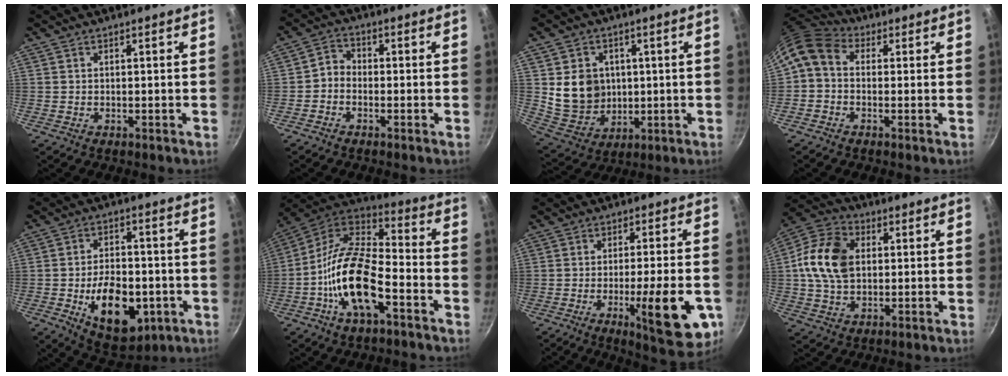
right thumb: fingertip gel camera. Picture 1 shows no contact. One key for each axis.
{"total": 3.0, "fx": -1.3, "fy": 2.3, "fz": 1.3, "tx": -0.020, "ty": 0.023, "tz": -0.035}
{"total": 11.7, "fx": 1.4, "fy": 10.0, "fz": 6.0, "tx": -0.078, "ty": -0.011, "tz": 0.044}
{"total": 7.7, "fx": 0.5, "fy": 5.9, "fz": 4.9, "tx": -0.097, "ty": 0.030, "tz": -0.011}
{"total": 16.0, "fx": -4.3, "fy": 9.6, "fz": 12.0, "tx": -0.149, "ty": 0.011, "tz": -0.053}
{"total": 18.8, "fx": -6.7, "fy": 8.6, "fz": 15.3, "tx": -0.276, "ty": 0.051, "tz": -0.143}
{"total": 15.2, "fx": -4.9, "fy": 3.6, "fz": 13.9, "tx": -0.173, "ty": 0.008, "tz": -0.064}
{"total": 13.9, "fx": 1.6, "fy": 9.9, "fz": 9.6, "tx": -0.161, "ty": 0.015, "tz": 0.014}